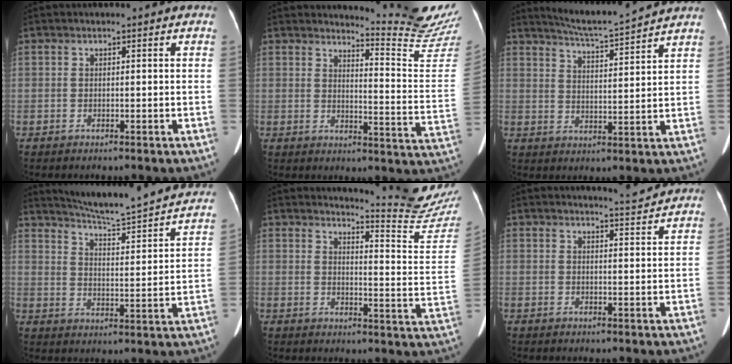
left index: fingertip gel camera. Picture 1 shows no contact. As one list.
[{"total": 13.3, "force": [13.1, -2.4, 1.1], "torque": [-0.018, -0.138, 0.148]}, {"total": 9.8, "force": [9.3, -1.2, 2.8], "torque": [-0.063, 0.004, 0.144]}, {"total": 22.6, "force": [20.8, 0.9, 8.8], "torque": [-0.137, -0.047, 0.272]}, {"total": 13.7, "force": [13.5, -2.0, 1.0], "torque": [-0.016, -0.127, 0.150]}, {"total": 3.0, "force": [2.9, -0.7, -0.1], "torque": [-0.011, -0.017, 0.041]}]